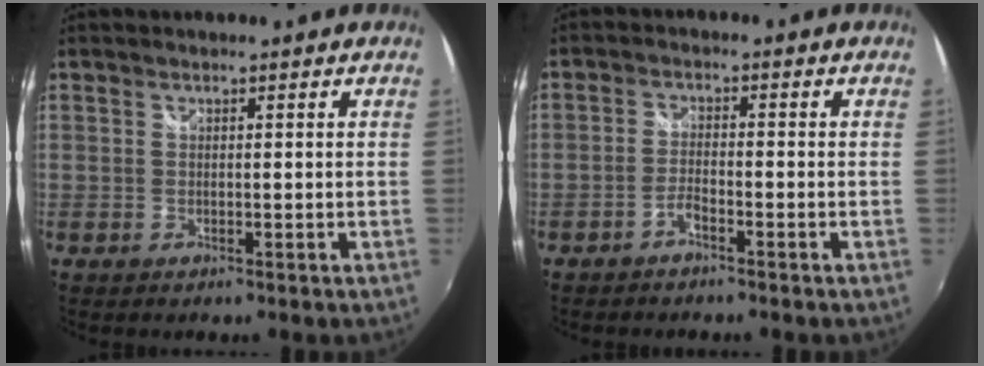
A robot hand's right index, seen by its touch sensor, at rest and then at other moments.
{"total": 2.3, "force": [-1.8, 0.4, 1.4], "torque": [-0.041, 0.006, -0.038]}